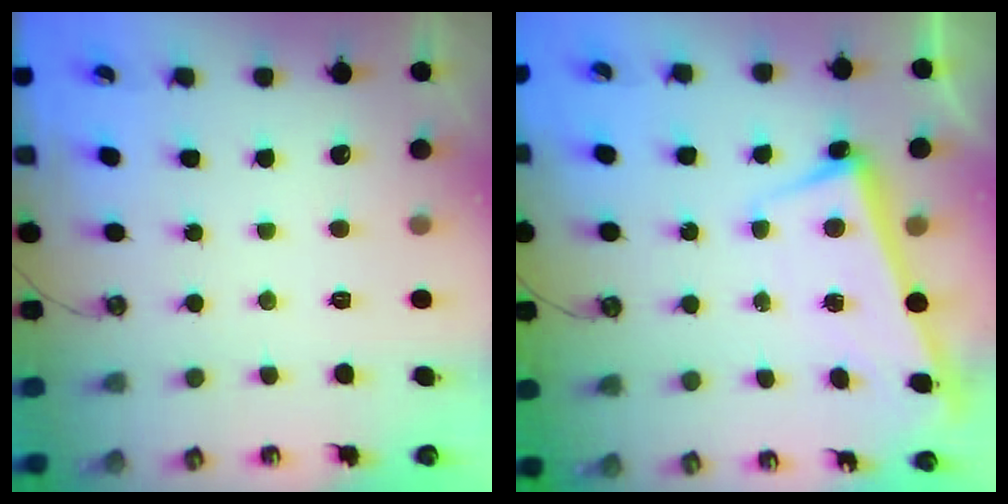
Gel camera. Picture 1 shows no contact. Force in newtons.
{"total": 2.6, "press": 2.4, "slide": 1.0}